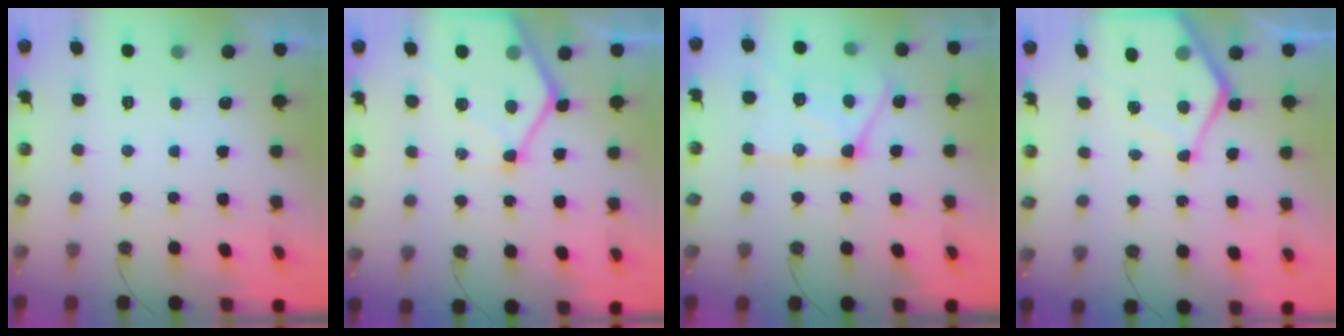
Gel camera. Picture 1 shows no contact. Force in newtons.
{"total": 14.1, "press": 14.0, "slide": 1.5}
{"total": 18.1, "press": 18.0, "slide": 1.7}
{"total": 9.7, "press": 9.7, "slide": 0.9}